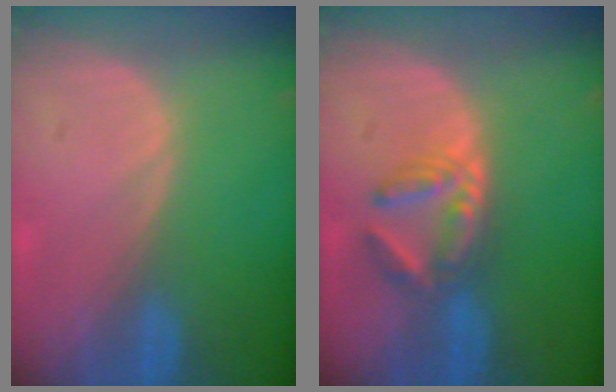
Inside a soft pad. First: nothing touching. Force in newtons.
{"total": 5.7, "press": 5.1, "slide": 2.6}